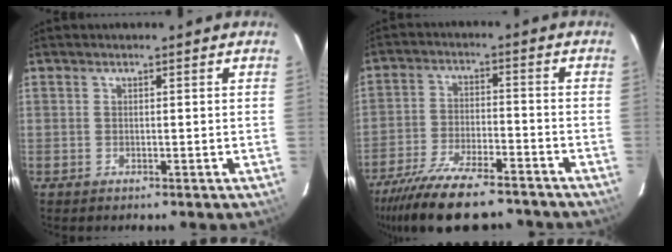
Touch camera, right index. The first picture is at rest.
{"total": 17.8, "force": [-14.8, 4.8, 8.6], "torque": [-0.180, -0.027, -0.238]}